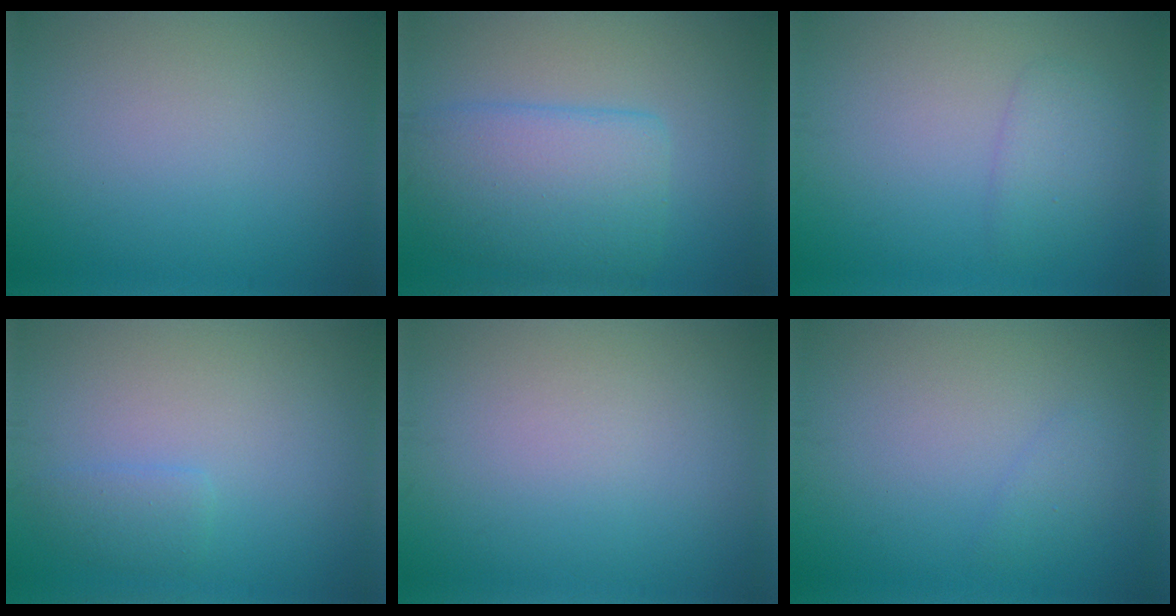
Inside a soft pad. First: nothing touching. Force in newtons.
{"total": 6.3, "press": 6.3, "slide": 0.3}
{"total": 1.9, "press": 1.9, "slide": 0.1}
{"total": 1.5, "press": 1.5, "slide": 0.1}
{"total": 0.0}
{"total": 0.9, "press": 0.9, "slide": 0.1}